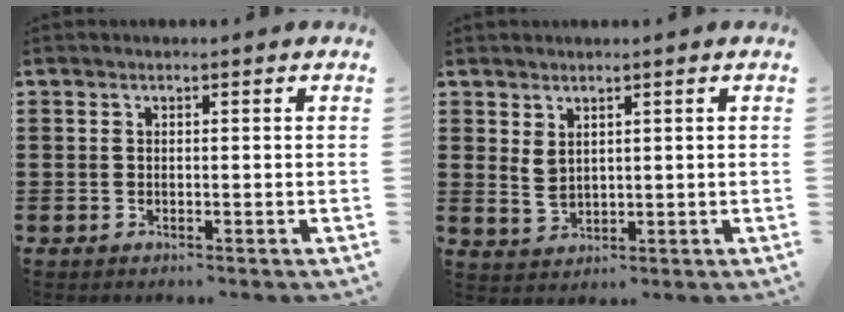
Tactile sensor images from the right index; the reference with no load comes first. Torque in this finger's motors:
{"motor_torque": [-0.19, 0.56, -0.10, -0.01]}